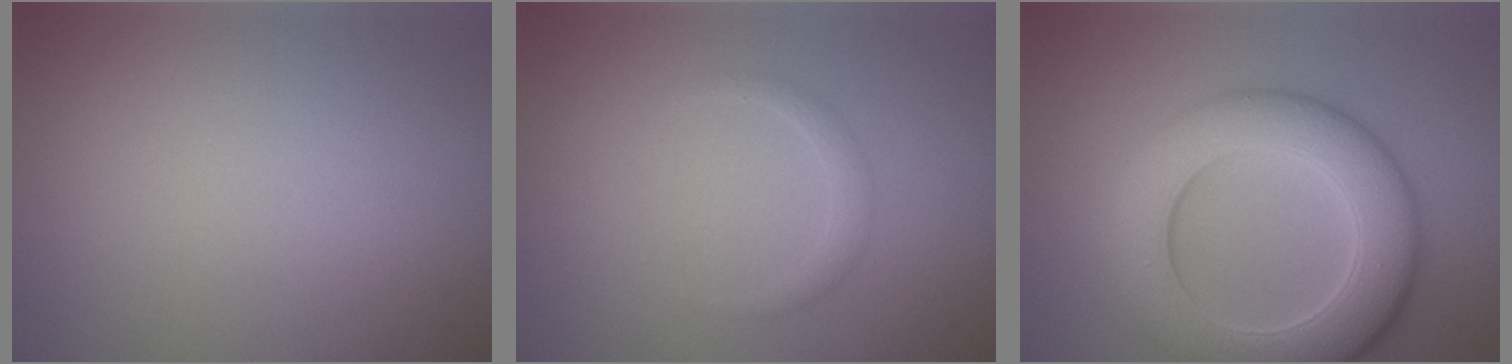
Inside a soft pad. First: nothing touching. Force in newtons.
{"total": 1.2, "press": 1.2, "slide": 0.1}
{"total": 9.2, "press": 9.2, "slide": 0.1}